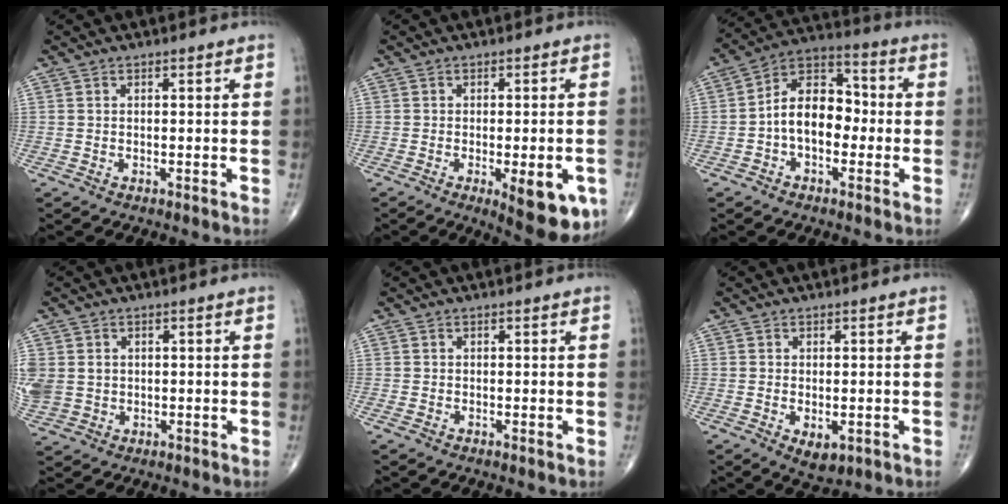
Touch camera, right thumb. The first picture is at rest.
{"total": 10.8, "force": [-3.9, 3.7, 9.3], "torque": [-0.103, -0.002, -0.042]}
{"total": 12.0, "force": [-1.8, 7.9, 8.9], "torque": [-0.120, 0.043, -0.048]}
{"total": 10.5, "force": [0.4, 9.3, 4.9], "torque": [-0.148, 0.010, 0.027]}
{"total": 0.7, "force": [-0.3, 0.5, 0.4], "torque": [-0.008, -0.002, -0.006]}
{"total": 4.0, "force": [-1.1, 2.3, 3.1], "torque": [-0.047, -0.007, -0.009]}